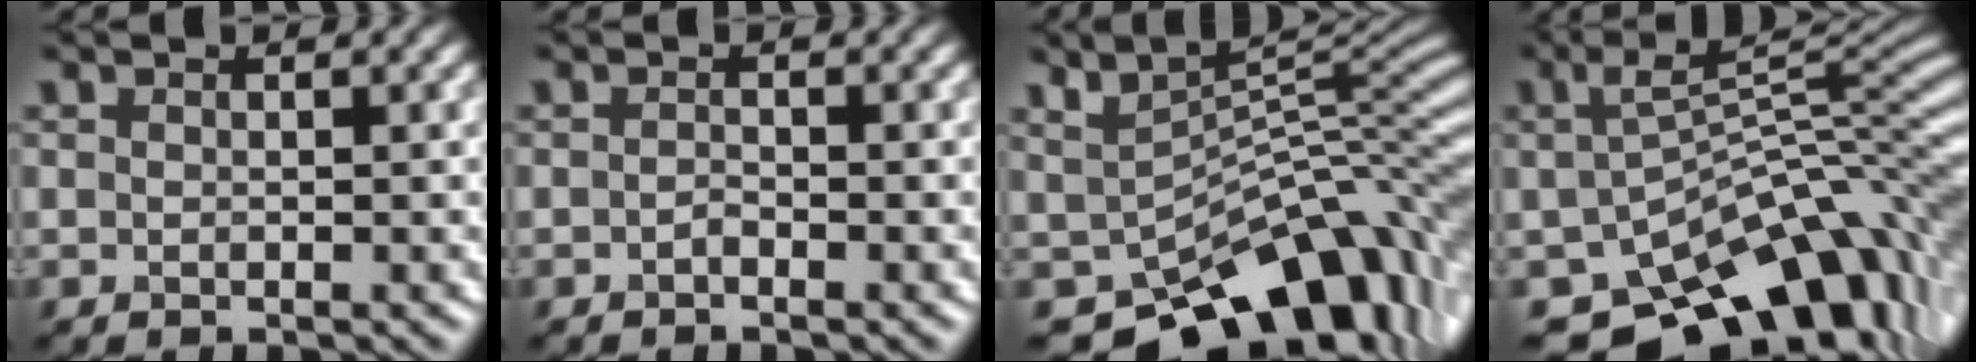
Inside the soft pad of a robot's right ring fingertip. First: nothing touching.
{"total": 0.6, "force": [-0.4, 0.2, 0.4], "torque": [-0.008, 0.002, -0.009]}
{"total": 10.6, "force": [-5.0, 5.4, 7.6], "torque": [-0.114, -0.003, -0.074]}
{"total": 12.3, "force": [-6.2, 6.1, 8.7], "torque": [-0.146, -0.005, -0.090]}